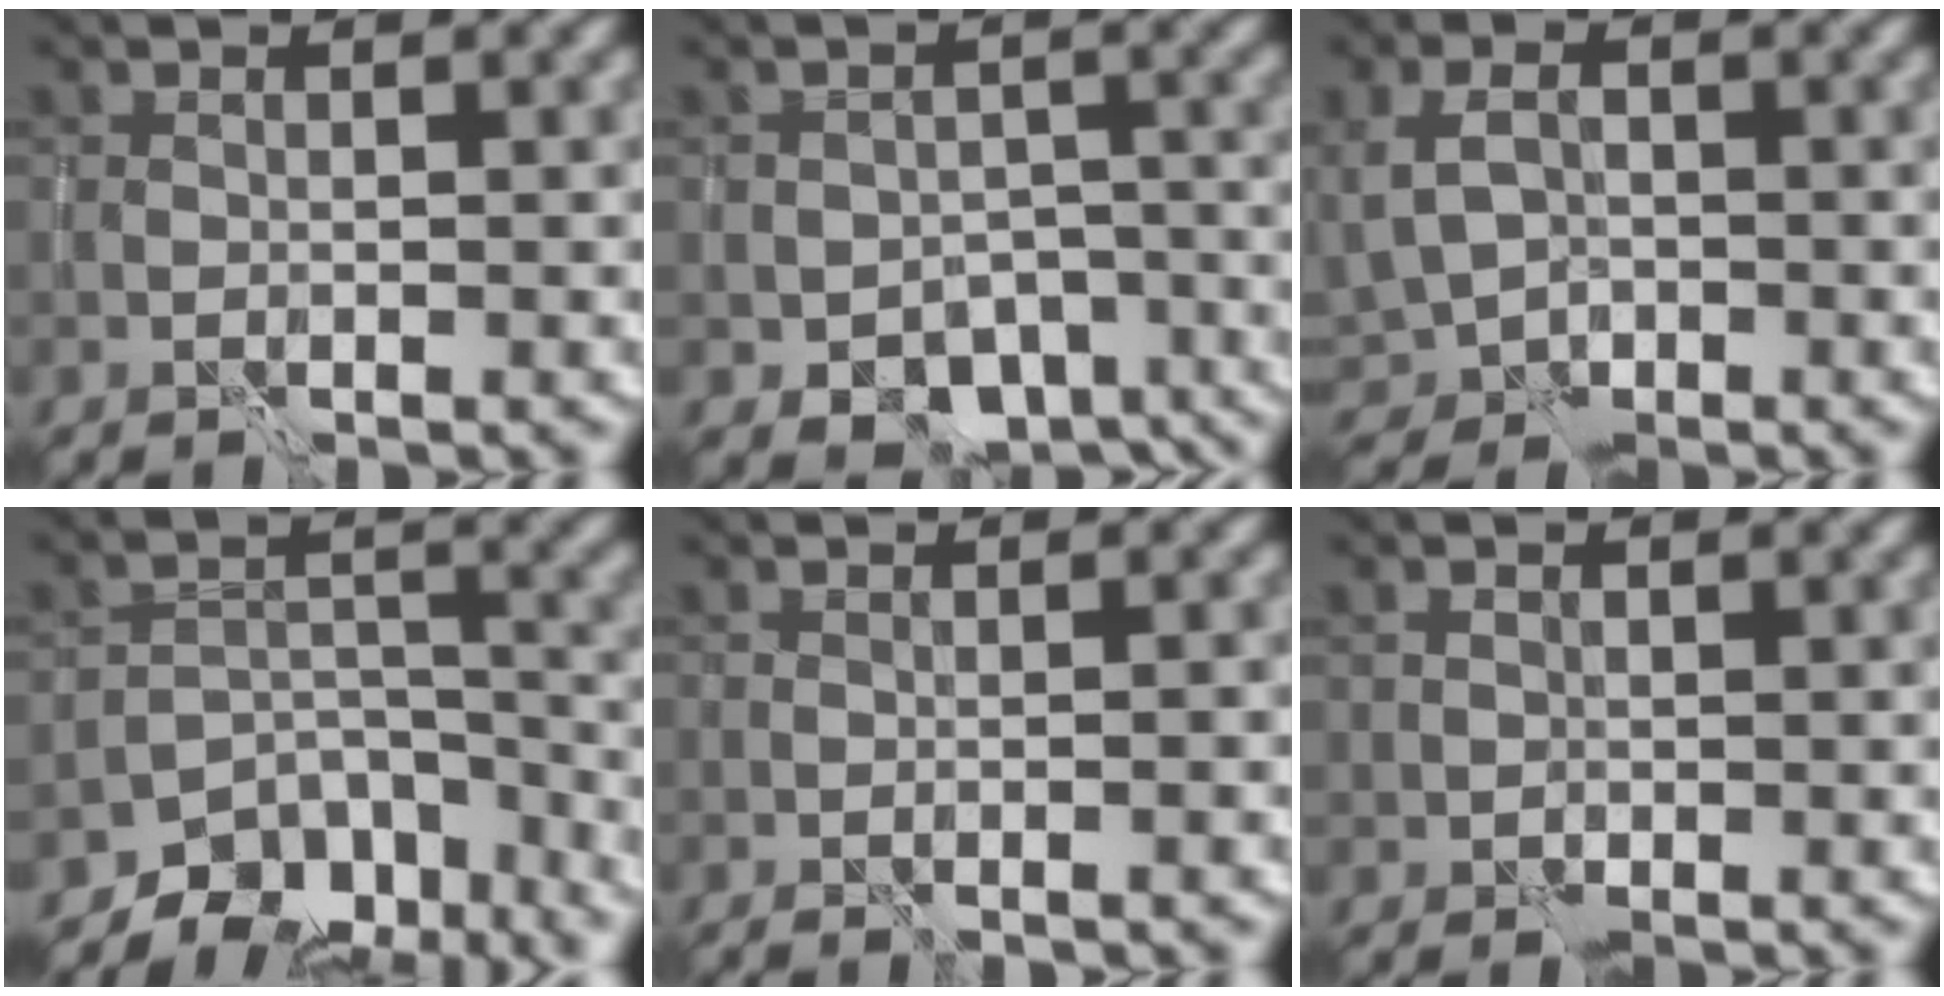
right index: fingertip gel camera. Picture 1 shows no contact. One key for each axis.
{"total": 7.7, "fx": -5.2, "fy": 4.8, "fz": 3.2, "tx": -0.023, "ty": -0.014, "tz": -0.062}
{"total": 4.8, "fx": -0.6, "fy": 3.7, "fz": 2.9, "tx": -0.062, "ty": -0.006, "tz": -0.001}
{"total": 6.9, "fx": -6.0, "fy": 3.2, "fz": 1.6, "tx": -0.011, "ty": 0.001, "tz": -0.087}
{"total": 1.8, "fx": -1.0, "fy": 0.6, "fz": 1.4, "tx": -0.006, "ty": 0.014, "tz": -0.014}
{"total": 0.5, "fx": -0.1, "fy": 0.5, "fz": 0.0, "tx": 0.004, "ty": 0.001, "tz": -0.002}